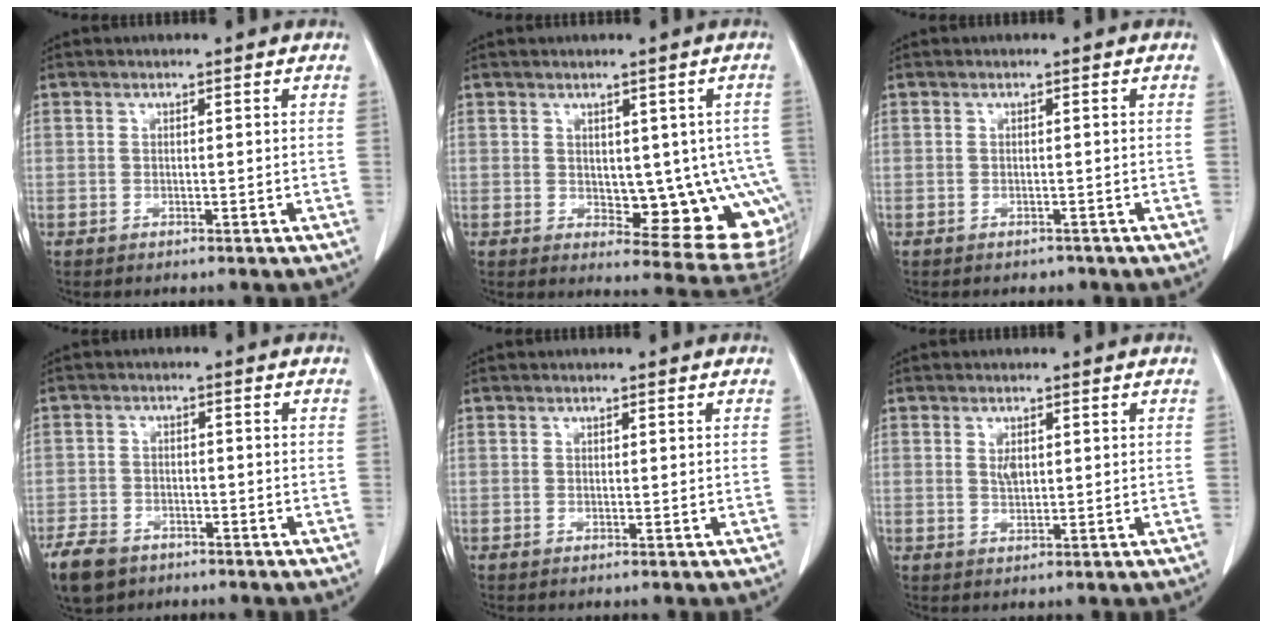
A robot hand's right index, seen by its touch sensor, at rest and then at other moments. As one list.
[{"total": 11.6, "force": [-0.7, 5.1, 10.4], "torque": [-0.101, -0.001, 0.006]}, {"total": 1.6, "force": [-1.3, 0.8, 0.2], "torque": [-0.007, -0.001, -0.018]}, {"total": 7.0, "force": [-5.0, 4.0, 2.8], "torque": [-0.059, -0.005, -0.084]}, {"total": 0.0}, {"total": 1.9, "force": [0.6, 0.9, 1.5], "torque": [-0.029, -0.002, 0.014]}]